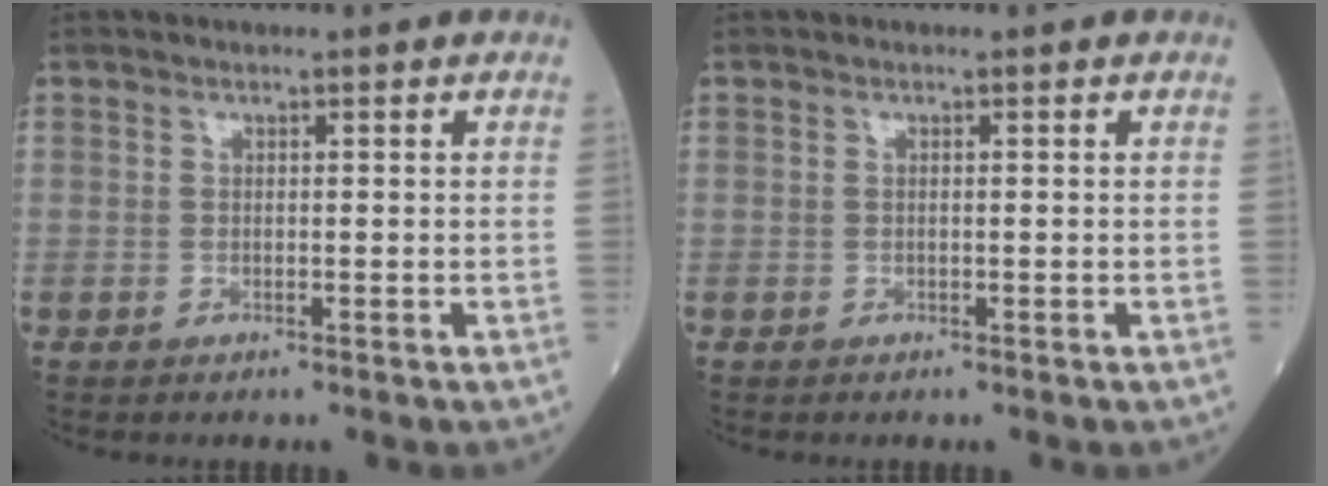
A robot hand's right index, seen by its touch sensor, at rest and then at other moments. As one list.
[{"total": 0.0}]